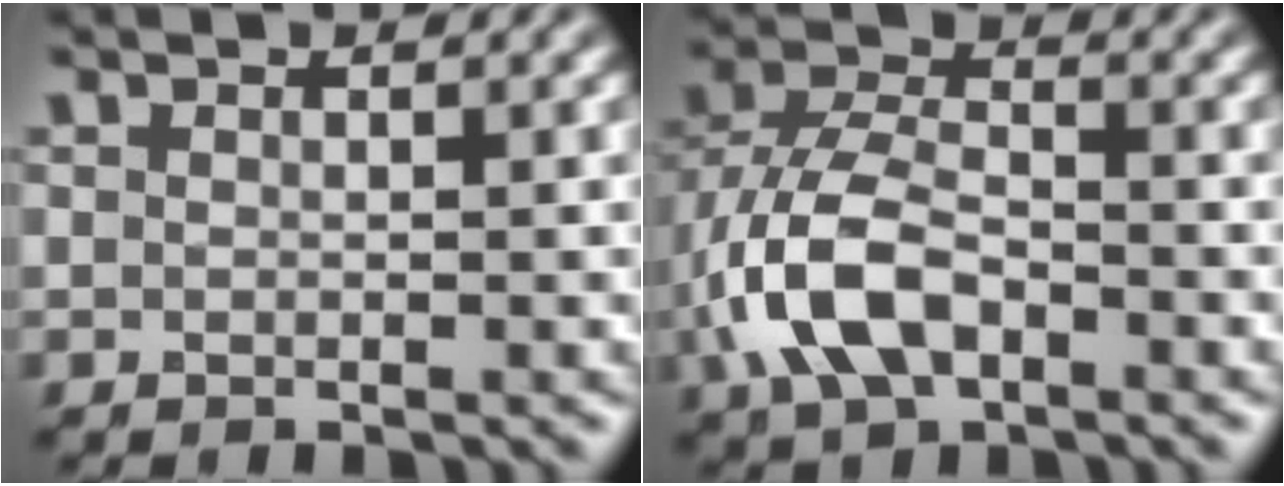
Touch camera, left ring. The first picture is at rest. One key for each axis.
{"total": 7.6, "fx": -2.7, "fy": 4.2, "fz": 5.7, "tx": -0.131, "ty": 0.005, "tz": -0.063}